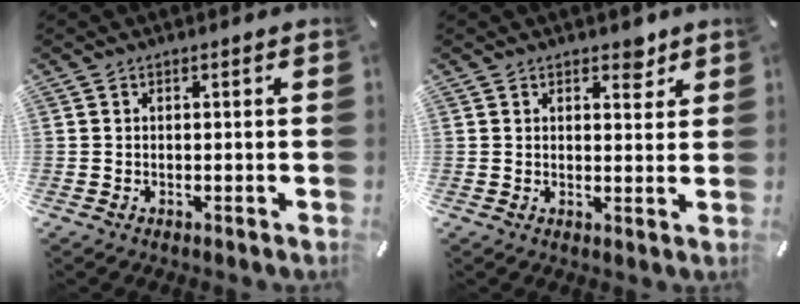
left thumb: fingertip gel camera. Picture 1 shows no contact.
{"total": 3.7, "force": [2.5, 2.2, 1.5], "torque": [0.003, -0.017, 0.036]}